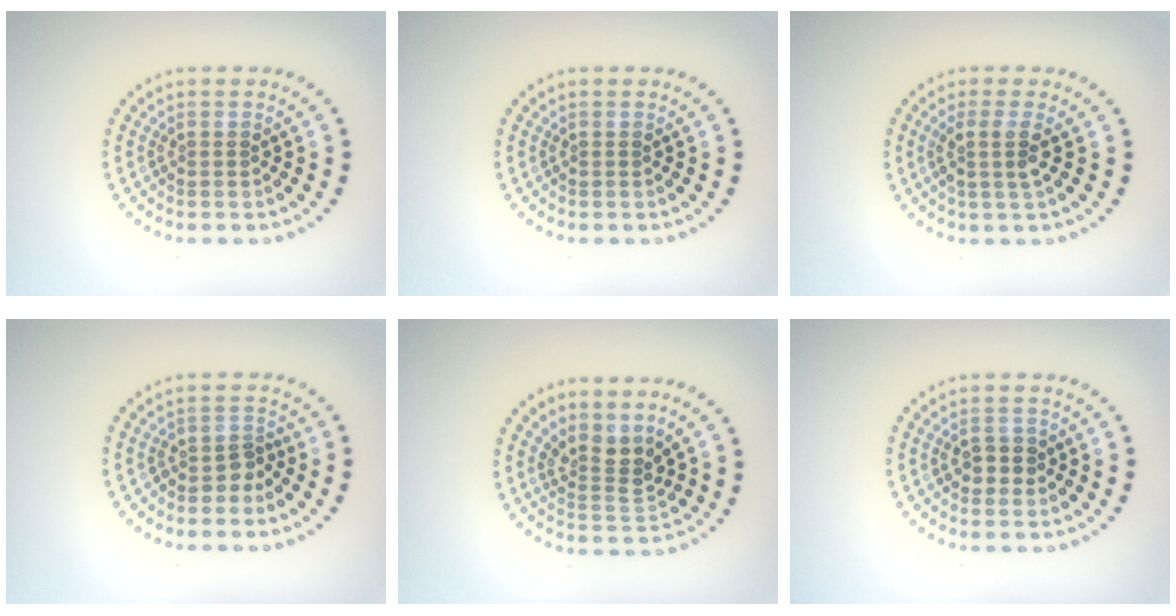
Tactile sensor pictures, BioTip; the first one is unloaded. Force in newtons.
{"total": 0.0}
{"total": 2.1, "press": 1.7, "slide": 1.3}
{"total": 1.9, "press": 1.5, "slide": 1.3}
{"total": 2.8, "press": 2.1, "slide": 1.9}
{"total": 2.0, "press": 2.0, "slide": 0.4}